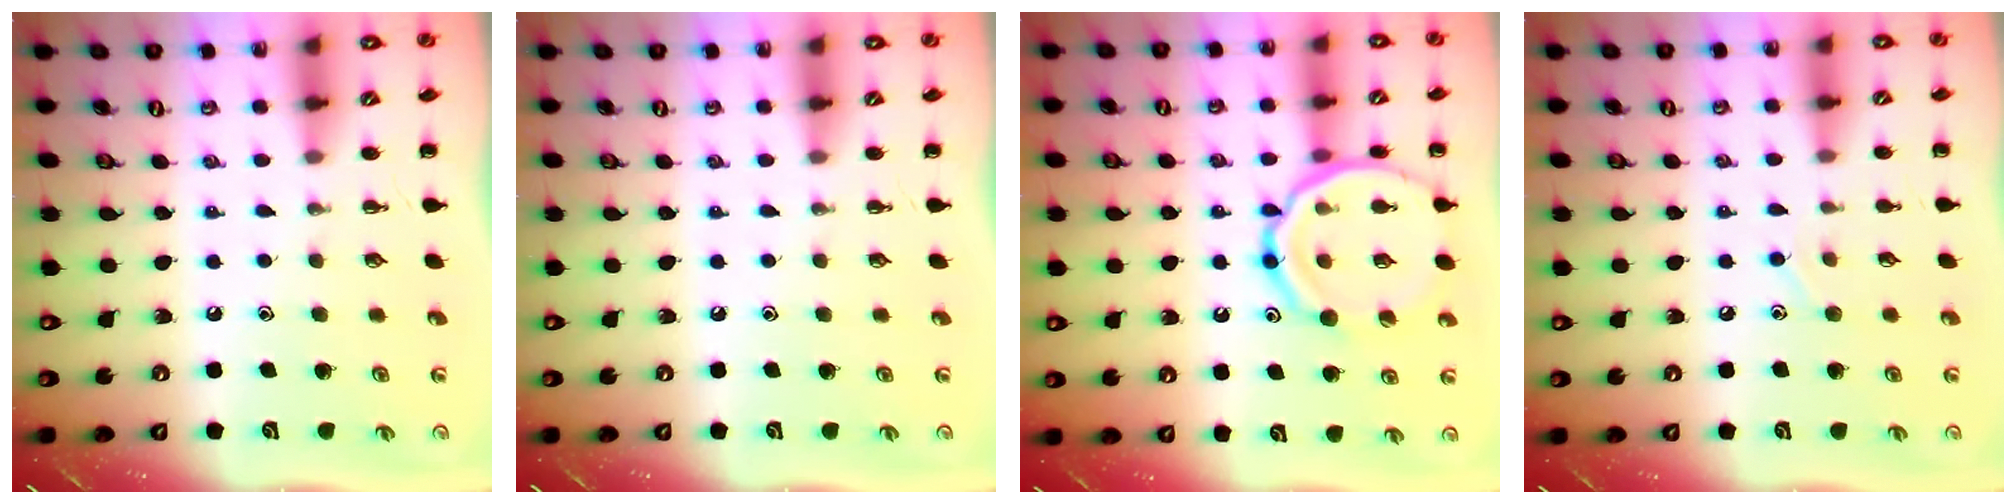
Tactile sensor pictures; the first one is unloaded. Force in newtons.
{"total": 0.0}
{"total": 17.8, "press": 17.7, "slide": 1.9}
{"total": 7.0, "press": 6.7, "slide": 2.0}